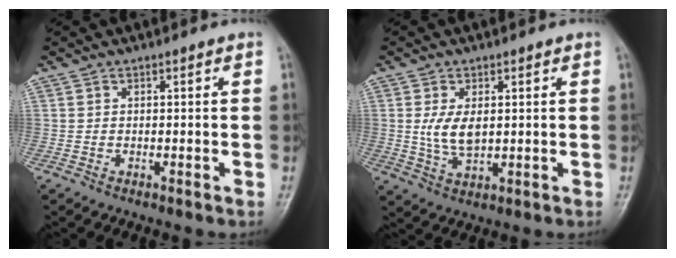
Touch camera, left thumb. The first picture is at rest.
{"total": 5.8, "force": [0.7, 3.2, 4.8], "torque": [-0.089, -0.011, 0.018]}